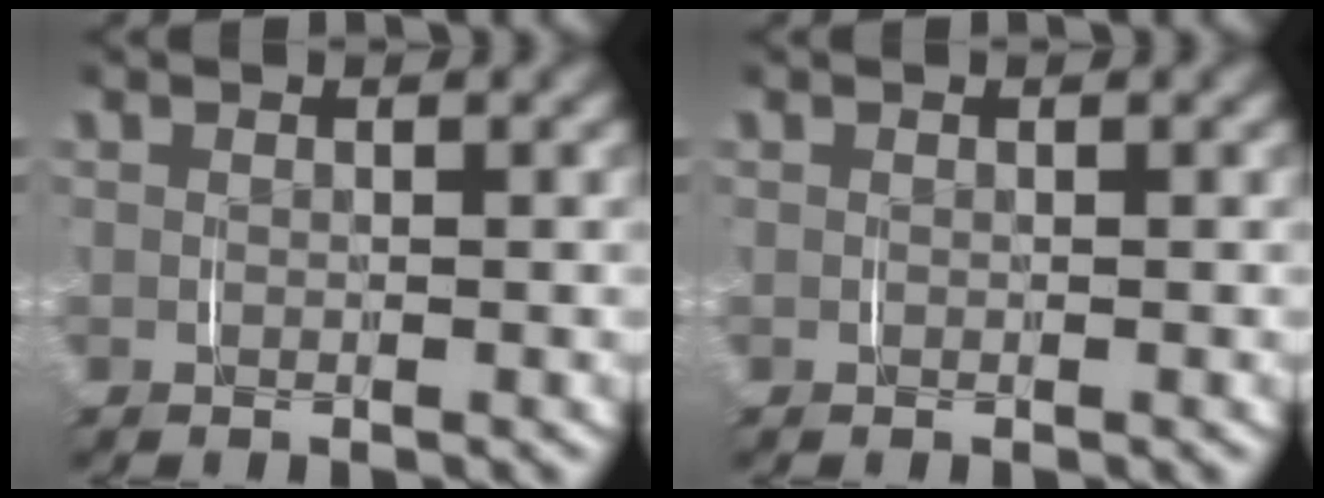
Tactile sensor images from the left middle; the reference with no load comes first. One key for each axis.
{"total": 0.0}